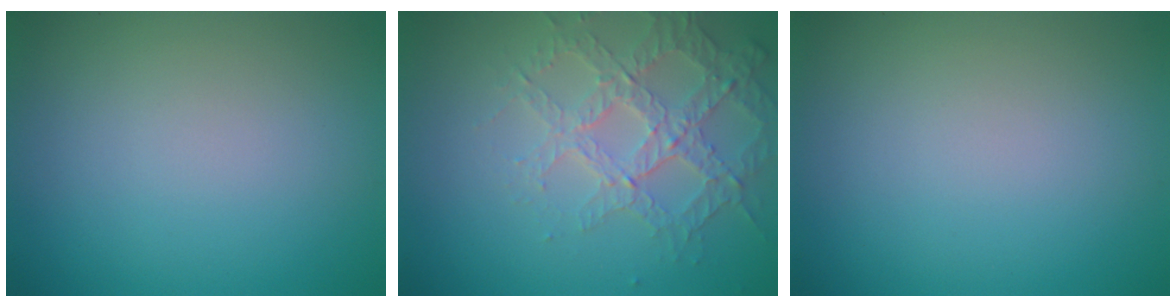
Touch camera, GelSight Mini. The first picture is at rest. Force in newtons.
{"total": 3.6, "press": 3.4, "slide": 1.4}
{"total": 0.0}